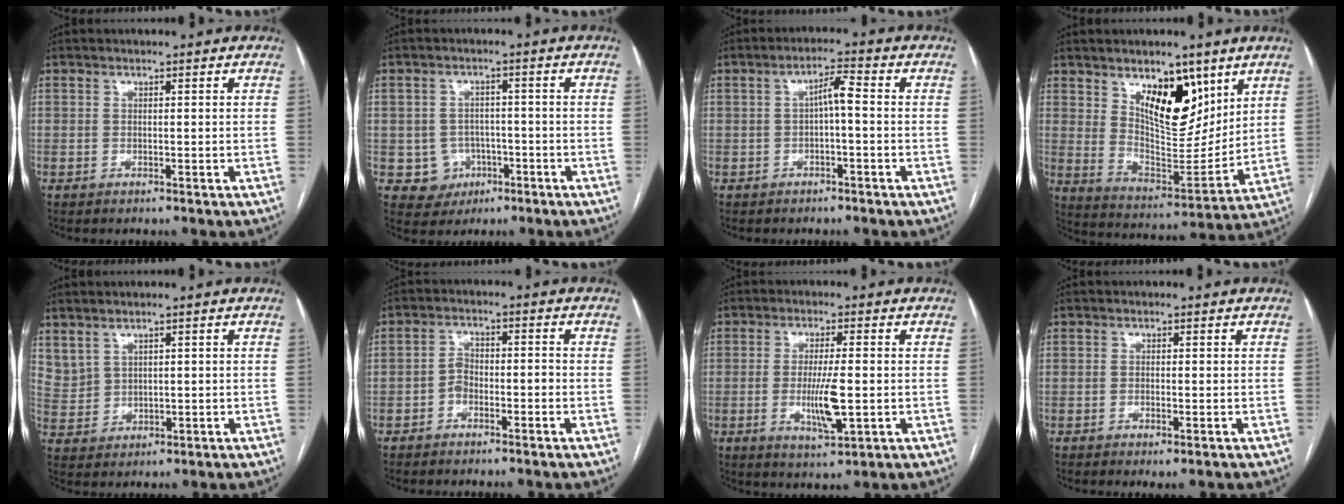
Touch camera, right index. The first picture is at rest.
{"total": 5.3, "force": [-1.6, 5.0, 0.5], "torque": [0.002, 0.012, -0.016]}
{"total": 3.5, "force": [-0.2, 0.6, 3.5], "torque": [-0.057, 0.016, -0.002]}
{"total": 13.2, "force": [6.9, 5.6, 9.7], "torque": [-0.150, -0.009, 0.130]}
{"total": 4.0, "force": [3.0, 2.4, 1.2], "torque": [-0.030, 0.003, 0.075]}
{"total": 2.9, "force": [-1.5, 1.7, 1.8], "torque": [-0.029, 0.013, -0.029]}
{"total": 7.0, "force": [-1.1, 1.0, 6.8], "torque": [-0.127, -0.015, -0.017]}
{"total": 1.4, "force": [-0.7, 0.2, 1.2], "torque": [-0.019, -0.003, -0.008]}